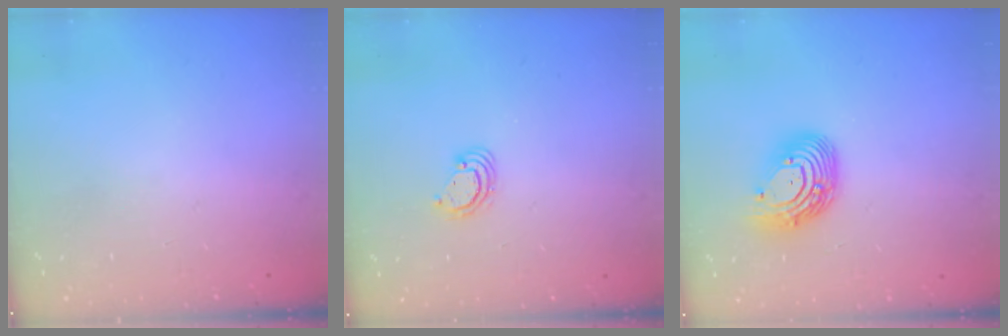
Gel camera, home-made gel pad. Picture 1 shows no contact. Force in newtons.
{"total": 3.9, "press": 3.8, "slide": 0.4}
{"total": 12.8, "press": 12.8, "slide": 1.2}